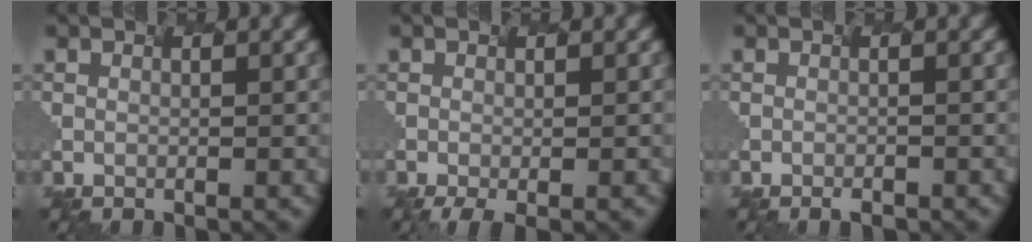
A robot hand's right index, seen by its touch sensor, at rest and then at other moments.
{"total": 2.8, "force": [-2.1, -0.1, 1.9], "torque": [-0.035, -0.008, -0.001]}
{"total": 1.1, "force": [-1.0, -0.1, 0.5], "torque": [-0.002, -0.003, 0.005]}